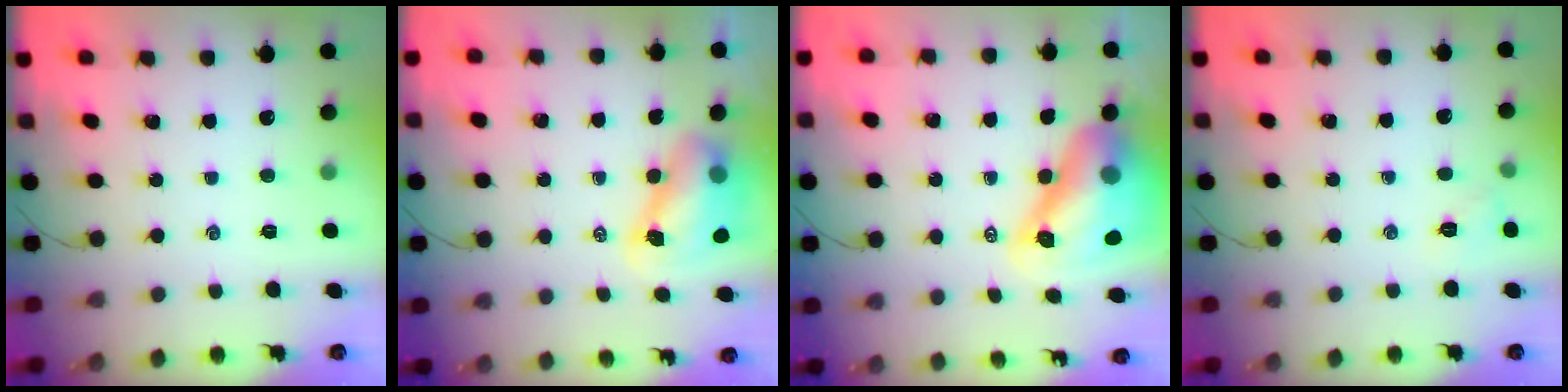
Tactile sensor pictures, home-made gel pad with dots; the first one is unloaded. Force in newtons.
{"total": 8.1, "press": 7.9, "slide": 1.9}
{"total": 14.9, "press": 14.3, "slide": 4.2}
{"total": 5.1, "press": 4.9, "slide": 1.5}